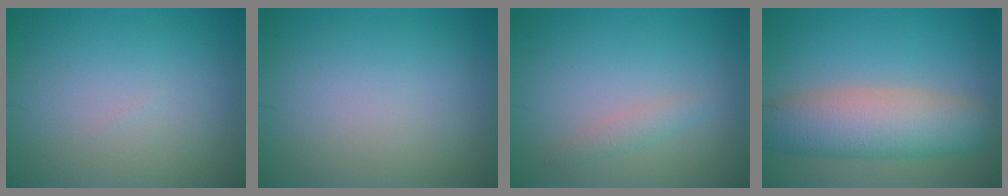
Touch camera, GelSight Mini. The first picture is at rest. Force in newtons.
{"total": 0.0}
{"total": 1.2, "press": 1.2, "slide": 0.0}
{"total": 7.1, "press": 7.1, "slide": 0.5}